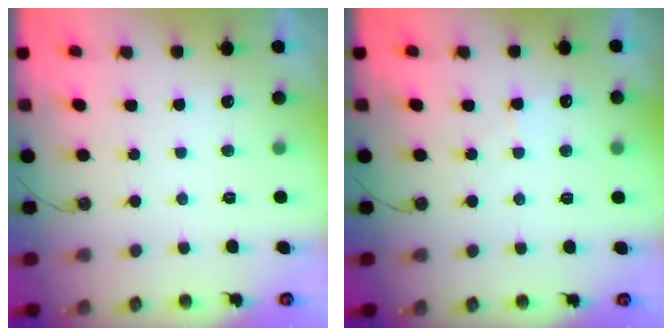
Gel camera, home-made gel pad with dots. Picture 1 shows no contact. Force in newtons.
{"total": 5.0, "press": 4.9, "slide": 0.6}